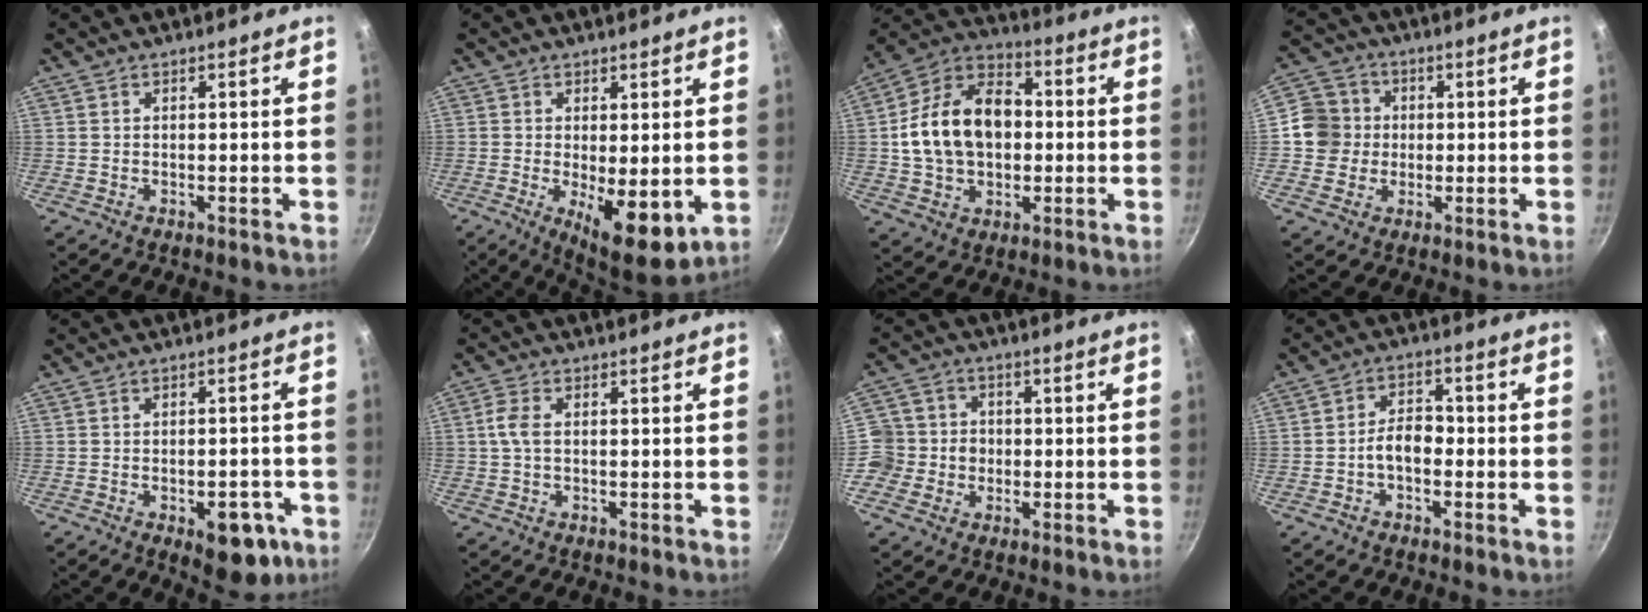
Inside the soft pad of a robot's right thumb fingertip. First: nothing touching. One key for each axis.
{"total": 9.7, "fx": -1.2, "fy": 3.5, "fz": 9.0, "tx": -0.118, "ty": -0.018, "tz": -0.006}
{"total": 18.2, "fx": 0.3, "fy": 13.1, "fz": 12.7, "tx": -0.194, "ty": 0.034, "tz": -0.003}
{"total": 7.9, "fx": 0.1, "fy": 7.6, "fz": 2.2, "tx": -0.001, "ty": 0.016, "tz": -0.016}
{"total": 9.4, "fx": -4.0, "fy": 4.8, "fz": 7.0, "tx": -0.050, "ty": 0.021, "tz": -0.041}
{"total": 3.5, "fx": 0.1, "fy": 2.0, "fz": 2.9, "tx": -0.068, "ty": 0.008, "tz": -0.002}
{"total": 7.9, "fx": -1.5, "fy": 7.4, "fz": 2.2, "tx": -0.005, "ty": 0.019, "tz": -0.045}
{"total": 5.2, "fx": -1.6, "fy": 3.2, "fz": 3.7, "tx": -0.043, "ty": 0.028, "tz": -0.035}